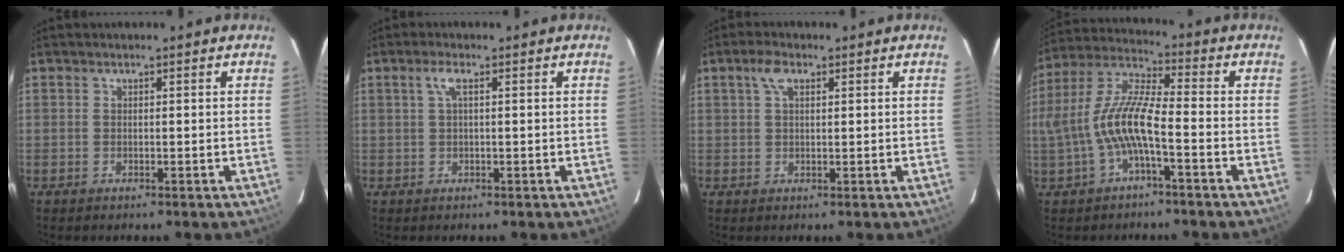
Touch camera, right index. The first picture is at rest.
{"total": 2.1, "force": [0.6, 0.2, 2.0], "torque": [-0.041, 0.006, 0.010]}
{"total": 3.2, "force": [1.5, 1.5, 2.4], "torque": [-0.047, 0.010, 0.026]}
{"total": 11.2, "force": [-2.9, 2.5, 10.5], "torque": [-0.226, 0.012, -0.050]}